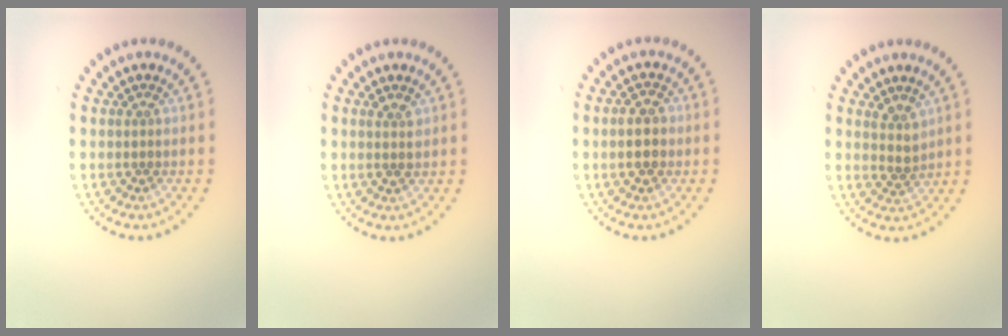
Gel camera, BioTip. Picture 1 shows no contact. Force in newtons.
{"total": 1.3, "press": 1.3, "slide": 0.2}
{"total": 2.7, "press": 2.6, "slide": 0.3}
{"total": 2.0, "press": 1.7, "slide": 1.1}